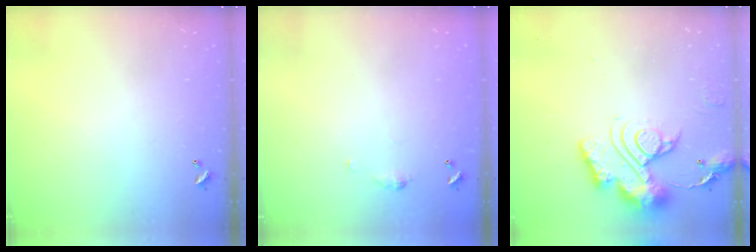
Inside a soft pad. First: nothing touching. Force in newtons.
{"total": 3.5, "press": 3.5, "slide": 0.6}
{"total": 15.0, "press": 14.9, "slide": 1.6}